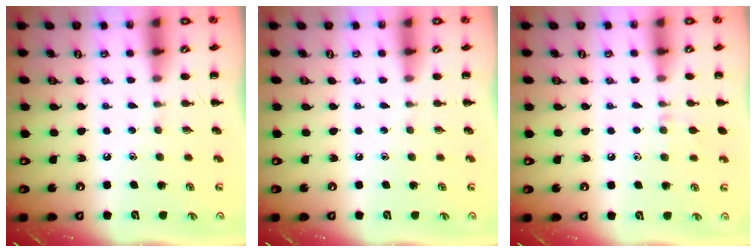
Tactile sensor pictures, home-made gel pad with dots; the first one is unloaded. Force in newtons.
{"total": 0.0}
{"total": 5.9, "press": 5.5, "slide": 2.3}